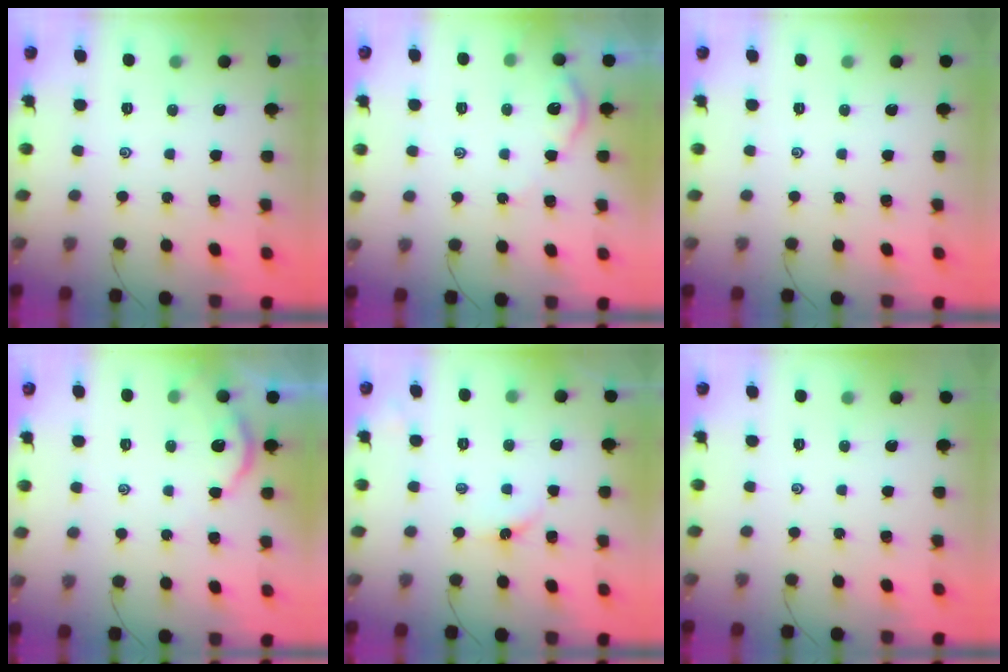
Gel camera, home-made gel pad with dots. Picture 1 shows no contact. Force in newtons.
{"total": 3.2, "press": 3.2, "slide": 0.3}
{"total": 0.0}
{"total": 3.1, "press": 3.0, "slide": 0.3}
{"total": 3.2, "press": 3.1, "slide": 0.5}
{"total": 0.0}